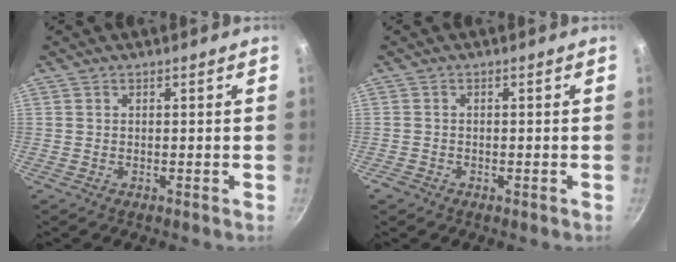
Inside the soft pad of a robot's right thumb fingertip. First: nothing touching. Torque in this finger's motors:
{"motor_torque": [0.49, -0.29, -0.27, -0.01, 0.11]}